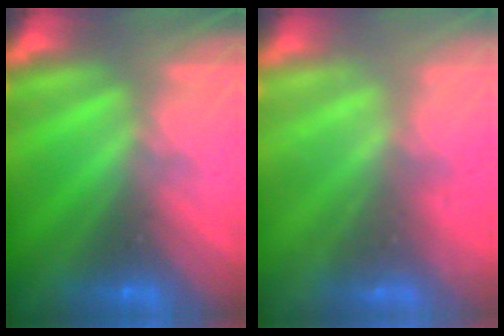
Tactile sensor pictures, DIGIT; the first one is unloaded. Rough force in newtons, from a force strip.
{"total": 2.2}